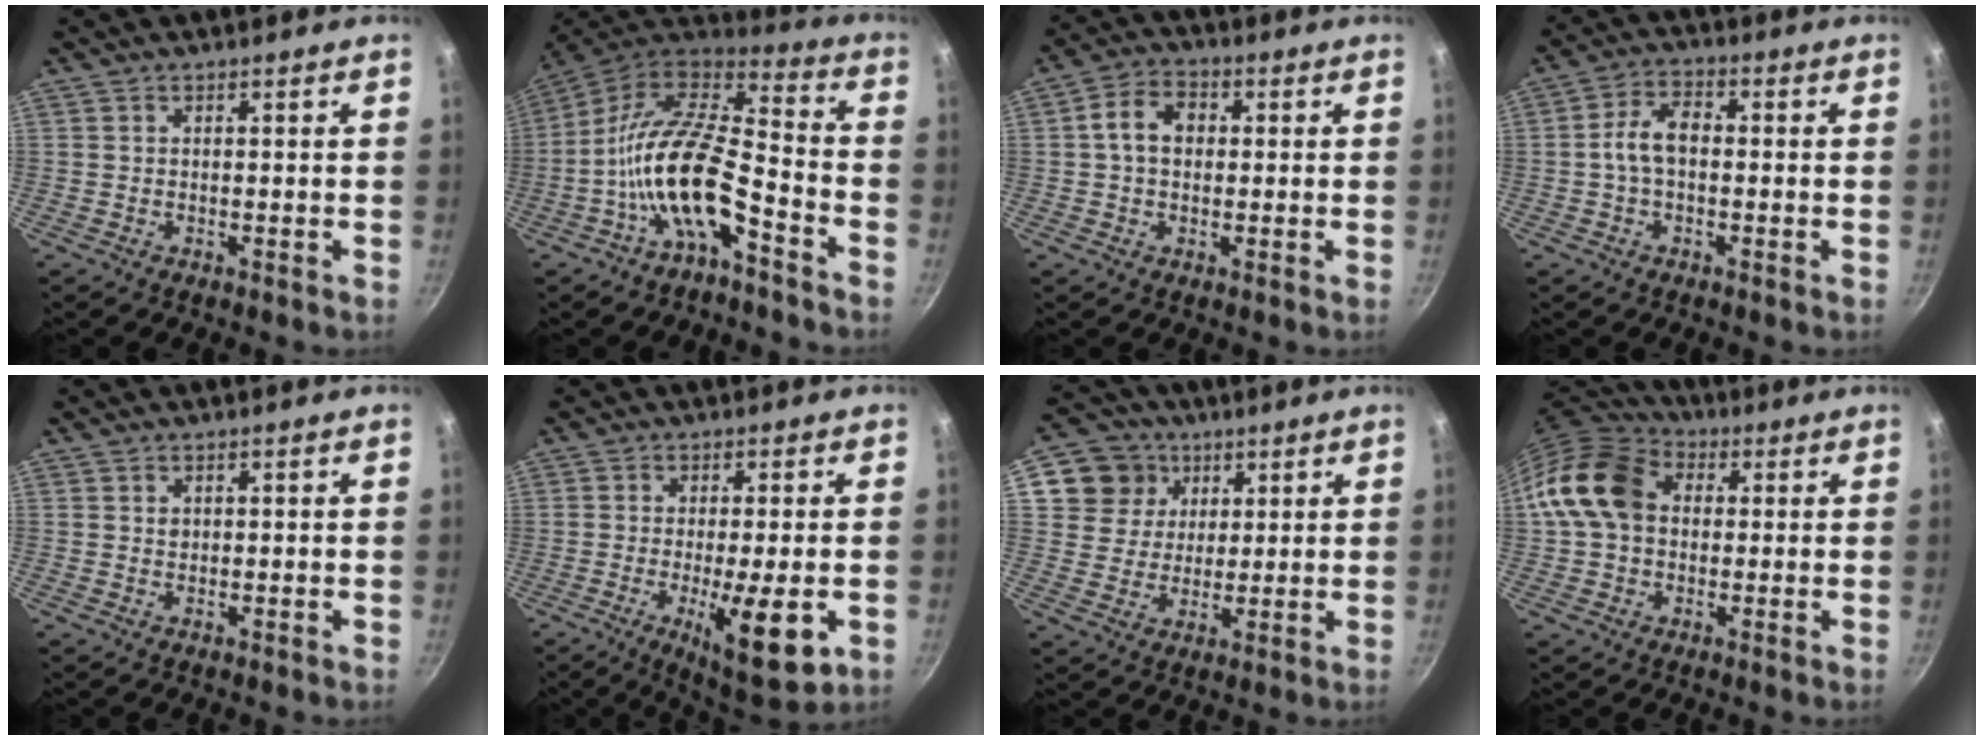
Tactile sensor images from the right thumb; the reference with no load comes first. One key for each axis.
{"total": 17.7, "fx": -7.1, "fy": 7.3, "fz": 14.5, "tx": -0.264, "ty": 0.062, "tz": -0.145}
{"total": 7.1, "fx": 0.7, "fy": 5.3, "fz": 4.8, "tx": -0.067, "ty": 0.017, "tz": 0.002}
{"total": 6.4, "fx": -0.4, "fy": 3.9, "fz": 5.1, "tx": -0.091, "ty": 0.025, "tz": -0.015}
{"total": 0.9, "fx": 0.3, "fy": 0.8, "fz": 0.4, "tx": -0.004, "ty": -0.001, "tz": 0.004}
{"total": 11.9, "fx": -3.3, "fy": 3.1, "fz": 10.9, "tx": -0.160, "ty": -0.004, "tz": -0.043}
{"total": 9.9, "fx": 4.1, "fy": 8.7, "fz": 2.5, "tx": -0.015, "ty": -0.004, "tz": 0.065}
{"total": 13.5, "fx": 1.2, "fy": 10.4, "fz": 8.5, "tx": -0.133, "ty": 0.027, "tz": 0.006}